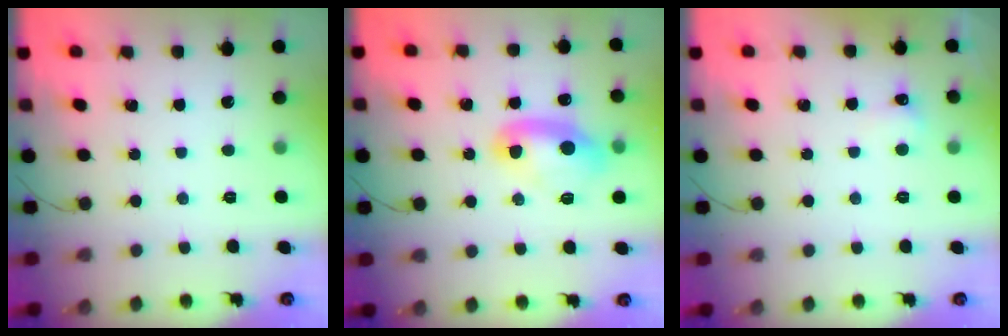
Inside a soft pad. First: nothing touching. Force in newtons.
{"total": 10.9, "press": 10.0, "slide": 4.3}
{"total": 3.9, "press": 3.8, "slide": 1.1}